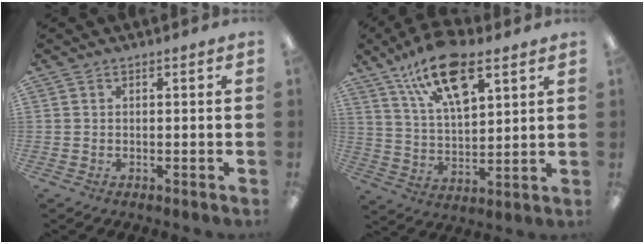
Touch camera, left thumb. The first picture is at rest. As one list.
[{"total": 16.3, "force": [9.8, 7.0, 10.9], "torque": [-0.190, -0.033, 0.173]}]